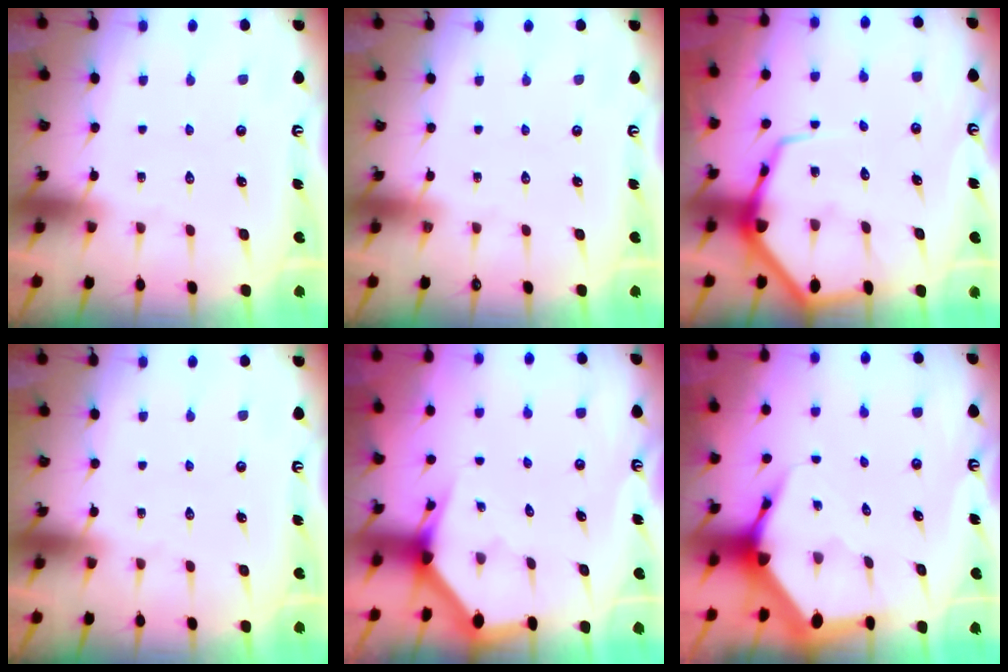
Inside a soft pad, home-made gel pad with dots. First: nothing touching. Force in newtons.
{"total": 0.0}
{"total": 9.1, "press": 9.1, "slide": 0.9}
{"total": 0.0}
{"total": 2.7, "press": 2.7, "slide": 0.1}
{"total": 5.6, "press": 5.5, "slide": 0.8}